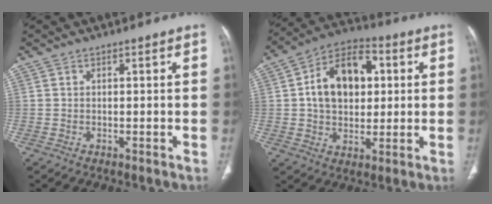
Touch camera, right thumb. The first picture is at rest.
{"total": 15.3, "force": [2.5, 10.3, 11.1], "torque": [-0.148, 0.014, 0.034]}